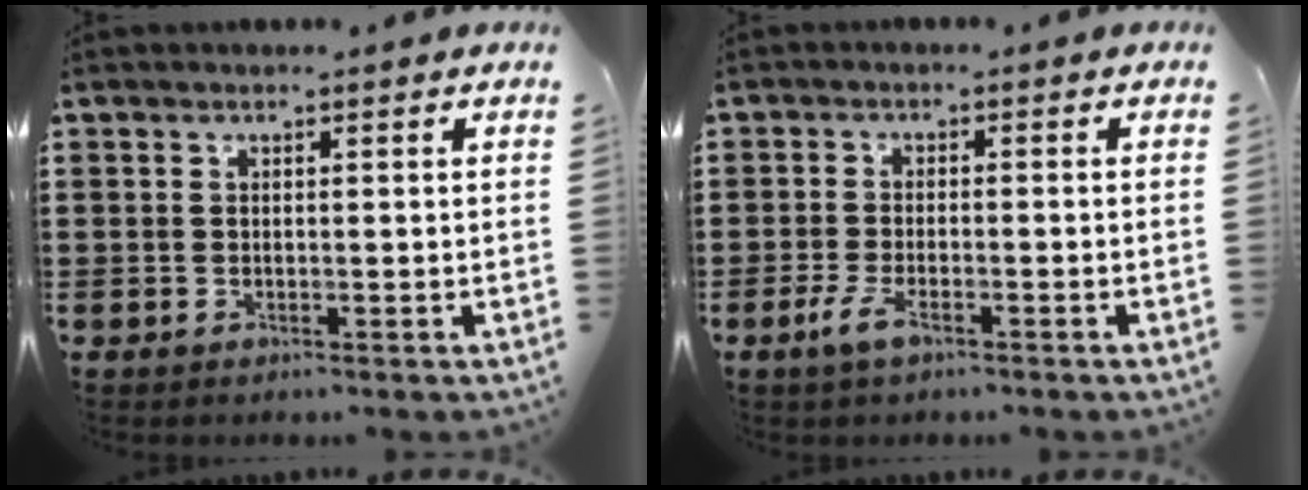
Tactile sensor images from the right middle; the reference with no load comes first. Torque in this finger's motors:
{"motor_torque": [1.77, 0.16, 0.30, 0.10]}